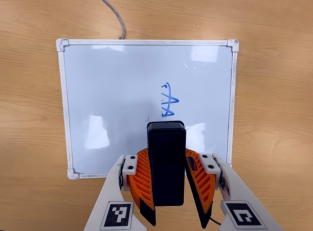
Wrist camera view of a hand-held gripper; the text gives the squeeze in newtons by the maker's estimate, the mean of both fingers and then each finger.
{"total": 8.1, "left": 8.6, "right": 7.7}